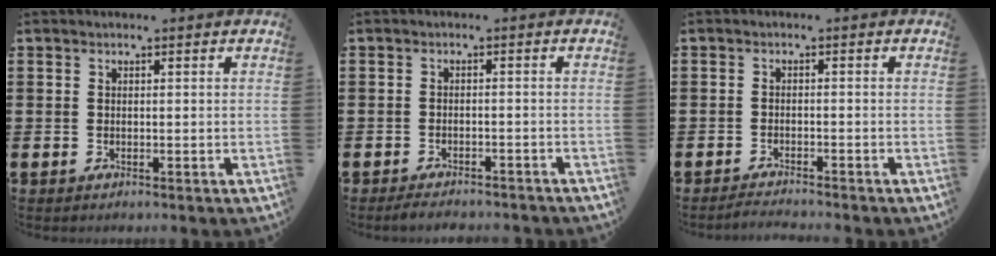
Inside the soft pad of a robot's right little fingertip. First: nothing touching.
{"total": 1.7, "force": [-1.7, 0.1, 0.4], "torque": [-0.010, 0.002, -0.034]}
{"total": 1.3, "force": [-1.3, -0.1, 0.2], "torque": [-0.005, 0.001, -0.026]}